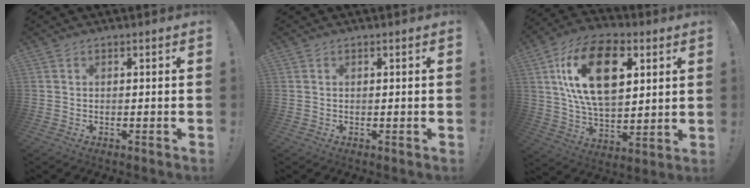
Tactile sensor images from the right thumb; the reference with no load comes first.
{"total": 0.0}
{"total": 22.5, "force": [7.3, 13.0, 16.8], "torque": [-0.289, -0.017, 0.120]}